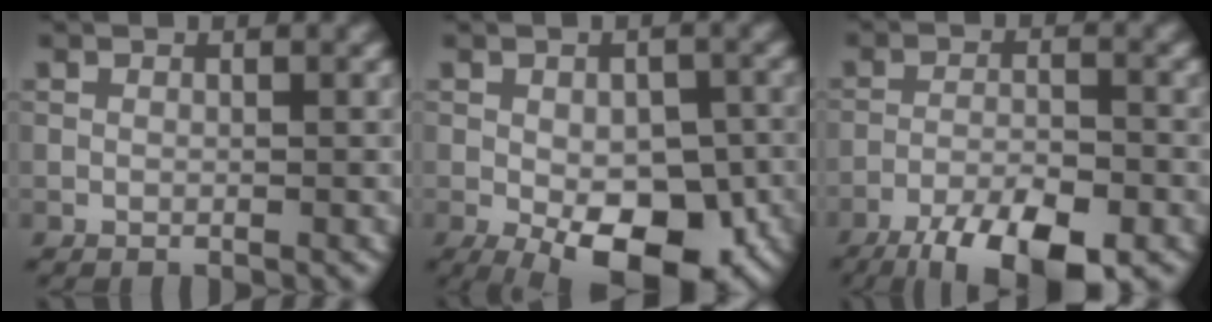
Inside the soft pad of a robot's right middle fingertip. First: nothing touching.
{"total": 10.6, "force": [-4.2, 5.2, 8.2], "torque": [-0.112, -0.024, -0.055]}
{"total": 9.0, "force": [-6.4, 2.5, 5.8], "torque": [-0.099, -0.024, -0.108]}